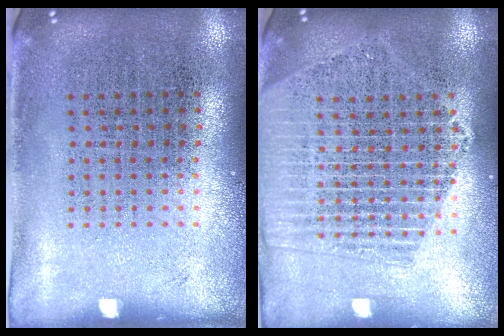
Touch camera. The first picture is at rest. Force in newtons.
{"total": 2.1, "press": 1.9, "slide": 0.9}